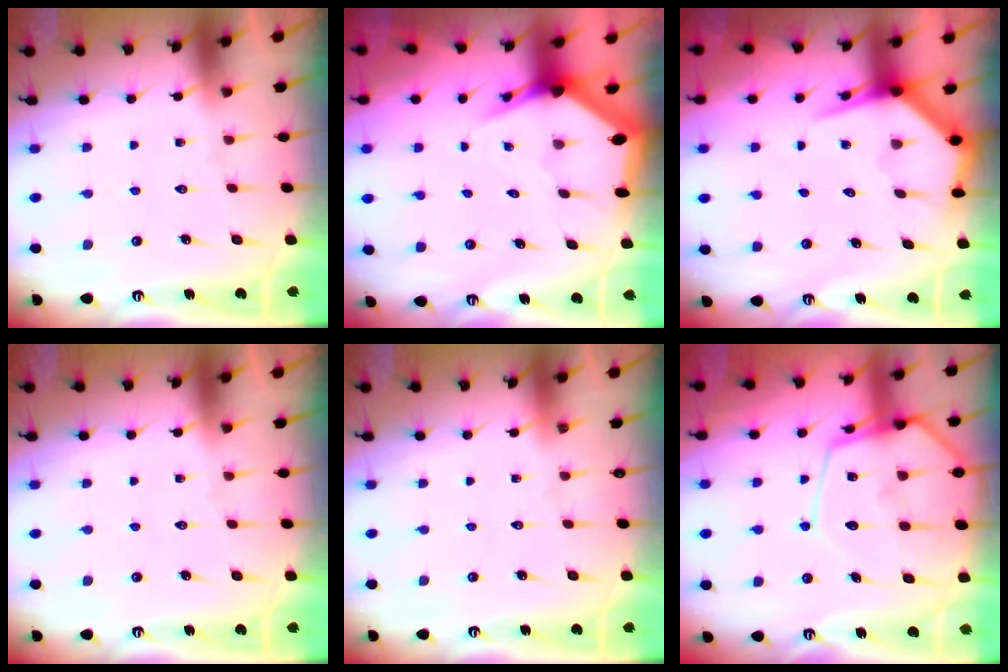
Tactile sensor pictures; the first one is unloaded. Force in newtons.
{"total": 4.6, "press": 4.6, "slide": 0.7}
{"total": 4.1, "press": 4.1, "slide": 0.6}
{"total": 0.0}
{"total": 0.0}
{"total": 16.6, "press": 16.5, "slide": 1.5}